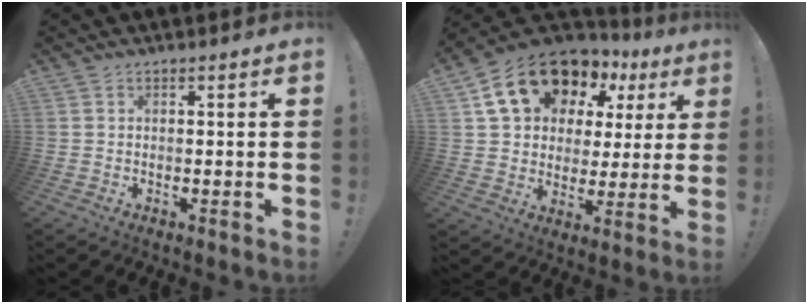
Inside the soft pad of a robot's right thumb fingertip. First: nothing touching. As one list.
[{"total": 18.3, "force": [10.7, 11.8, 9.0], "torque": [-0.147, -0.057, 0.210]}]